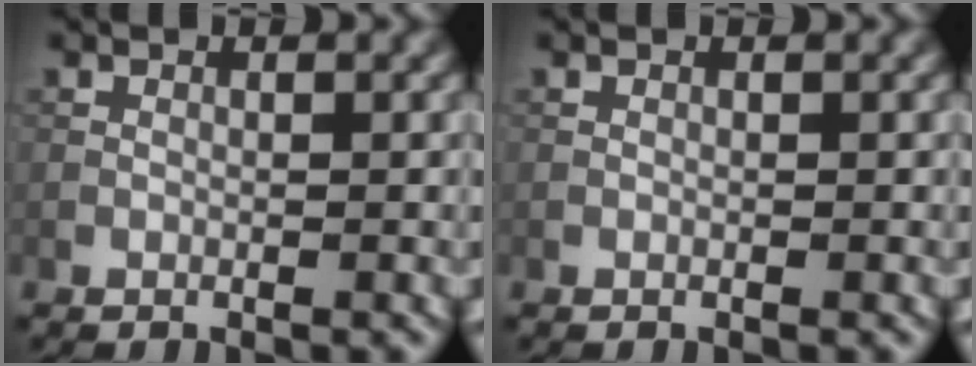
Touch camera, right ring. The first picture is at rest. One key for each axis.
{"total": 0.0}